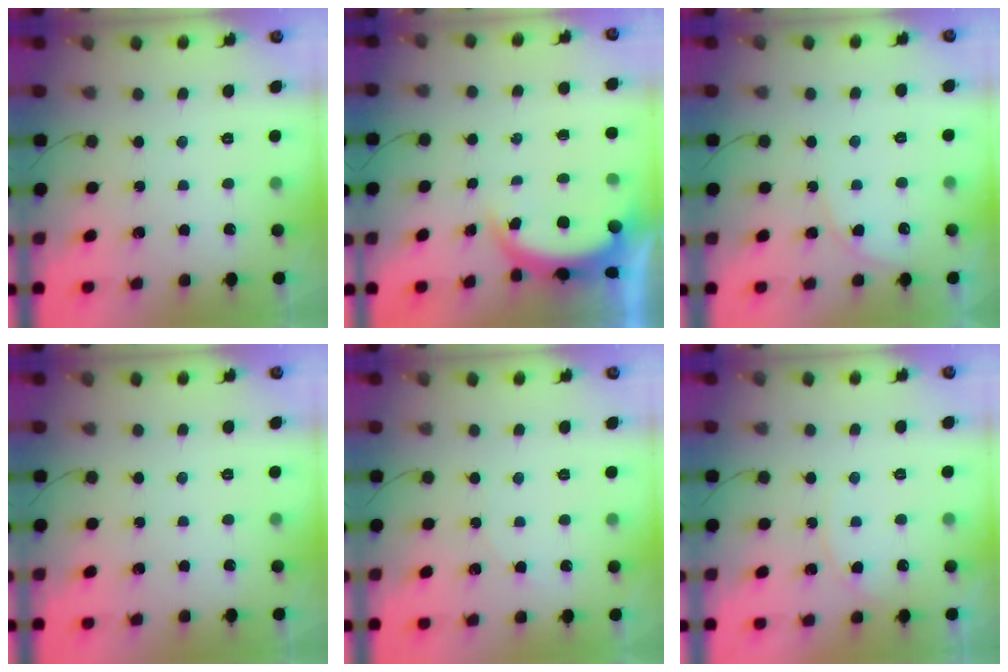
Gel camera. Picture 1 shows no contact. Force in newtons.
{"total": 4.7, "press": 4.6, "slide": 0.3}
{"total": 5.4, "press": 5.4, "slide": 0.4}
{"total": 0.0}
{"total": 3.7, "press": 3.0, "slide": 2.1}
{"total": 4.9, "press": 4.8, "slide": 0.4}